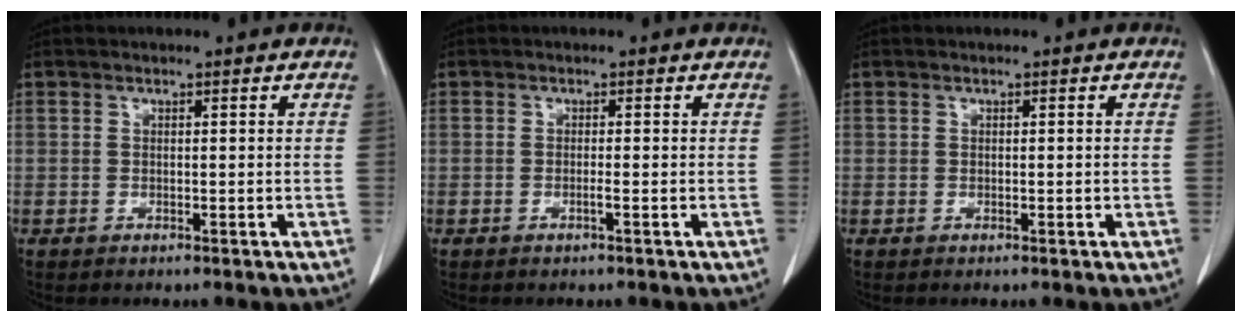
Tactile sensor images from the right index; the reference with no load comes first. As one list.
[{"total": 0.7, "force": [-0.3, -0.2, 0.6], "torque": [-0.010, 0.001, -0.008]}, {"total": 0.0}]